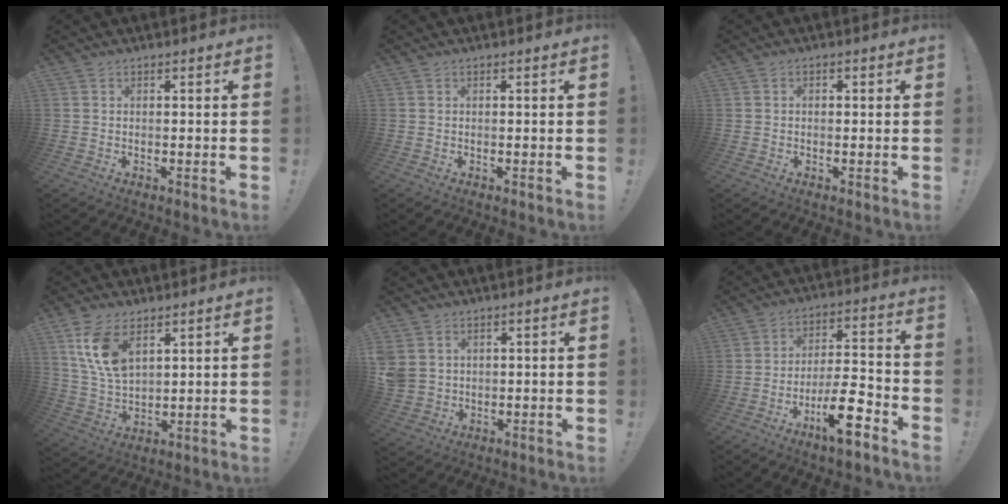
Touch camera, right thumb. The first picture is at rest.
{"total": 0.0}
{"total": 1.0, "force": [-0.5, 0.6, 0.6], "torque": [-0.016, 0.007, -0.008]}
{"total": 11.7, "force": [6.1, 6.5, 7.6], "torque": [-0.147, -0.021, 0.115]}
{"total": 5.1, "force": [1.7, 4.3, 2.1], "torque": [-0.052, -0.004, 0.037]}
{"total": 13.8, "force": [-8.3, 5.8, 9.4], "torque": [-0.144, 0.068, -0.133]}